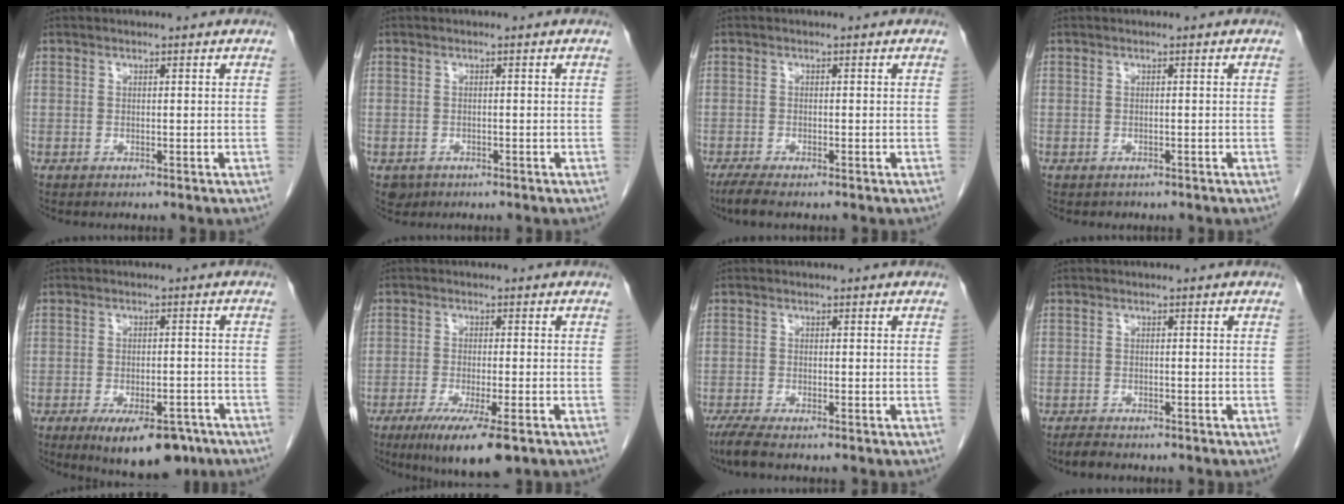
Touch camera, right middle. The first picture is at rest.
{"total": 1.7, "force": [-1.0, 1.4, 0.4], "torque": [-0.009, 0.002, -0.010]}
{"total": 2.8, "force": [-2.1, 0.4, 1.7], "torque": [-0.036, -0.010, -0.039]}
{"total": 0.9, "force": [-0.7, 0.6, 0.0], "torque": [-0.010, 0.001, -0.010]}
{"total": 10.7, "force": [-7.2, 4.2, 6.7], "torque": [-0.089, -0.004, -0.103]}
{"total": 9.3, "force": [-5.6, 1.4, 7.3], "torque": [-0.120, -0.024, -0.087]}
{"total": 3.2, "force": [-2.5, 0.2, 2.0], "torque": [-0.042, -0.010, -0.050]}
{"total": 2.4, "force": [-2.1, 0.7, 0.9], "torque": [-0.020, -0.005, -0.032]}